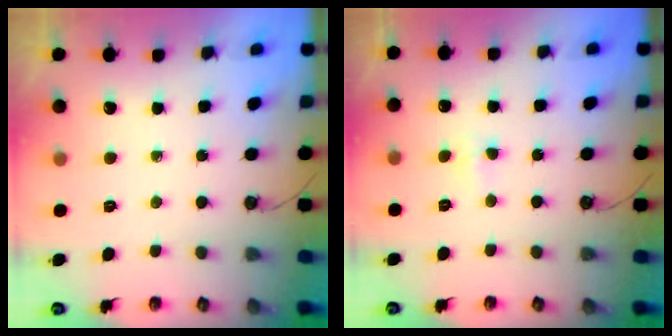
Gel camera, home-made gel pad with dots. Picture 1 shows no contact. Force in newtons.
{"total": 4.3, "press": 2.5, "slide": 3.5}